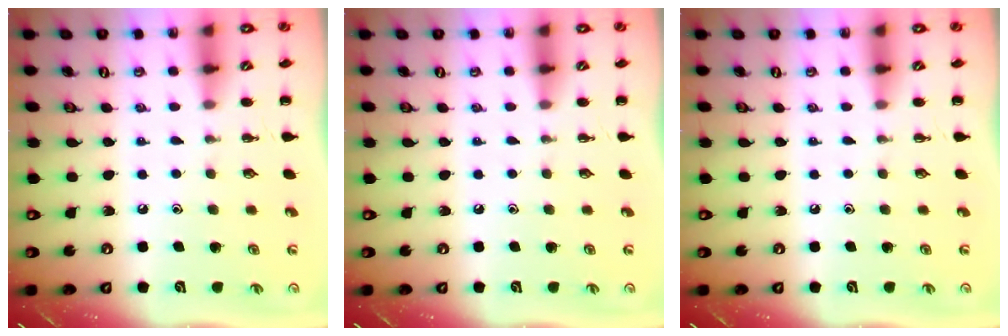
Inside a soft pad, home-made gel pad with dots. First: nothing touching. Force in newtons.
{"total": 0.0}
{"total": 0.0}